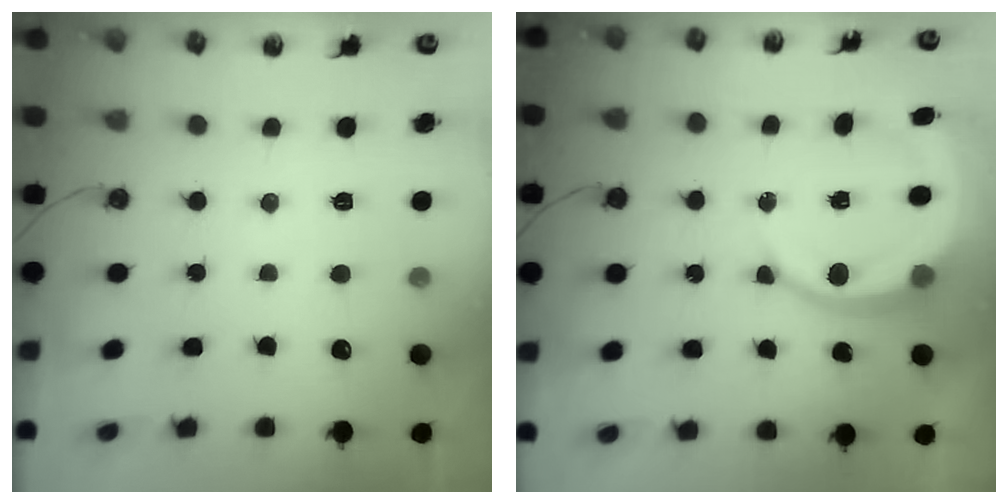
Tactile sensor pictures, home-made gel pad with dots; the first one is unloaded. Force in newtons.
{"total": 10.8, "press": 10.7, "slide": 1.7}